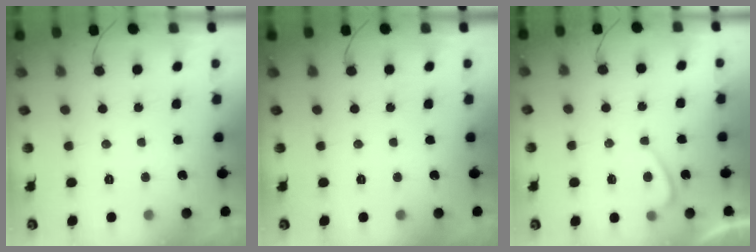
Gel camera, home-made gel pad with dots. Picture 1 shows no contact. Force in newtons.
{"total": 0.0}
{"total": 1.9, "press": 1.8, "slide": 0.7}